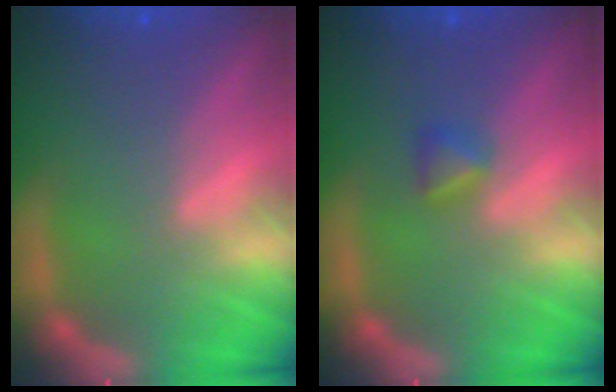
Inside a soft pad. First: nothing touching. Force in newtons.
{"total": 1.4}